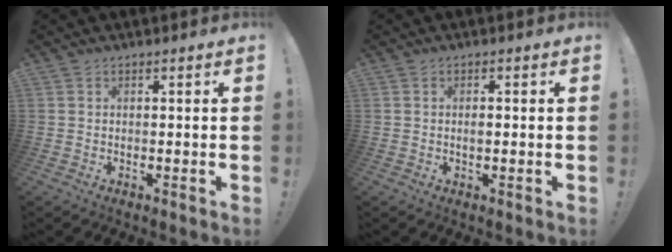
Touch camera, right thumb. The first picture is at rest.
{"total": 1.1, "force": [-0.2, 0.4, 0.9], "torque": [-0.010, -0.002, -0.006]}